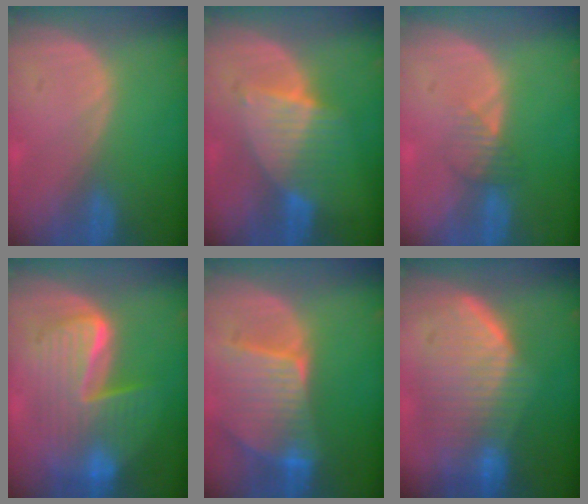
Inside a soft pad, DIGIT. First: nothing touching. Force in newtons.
{"total": 6.3, "press": 6.2, "slide": 1.0}
{"total": 2.4, "press": 2.4, "slide": 0.1}
{"total": 10.5, "press": 10.4, "slide": 0.9}
{"total": 9.5, "press": 8.4, "slide": 4.5}
{"total": 9.9, "press": 8.9, "slide": 4.2}